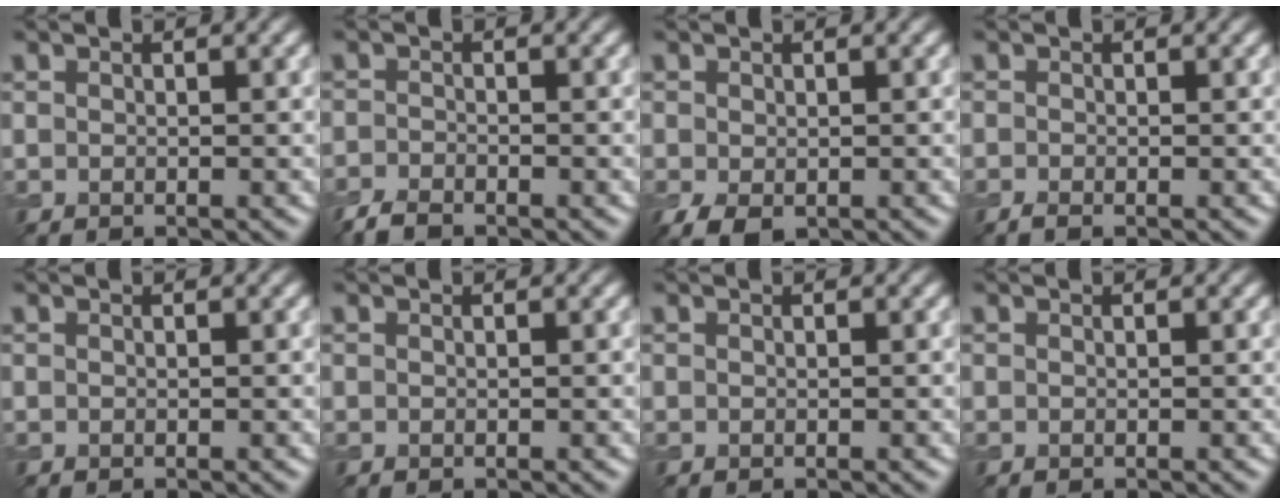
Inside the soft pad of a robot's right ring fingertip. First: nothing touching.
{"total": 2.2, "force": [-1.8, 0.7, 1.0], "torque": [-0.023, -0.005, -0.042]}
{"total": 2.3, "force": [-0.7, 1.5, 1.5], "torque": [-0.038, -0.013, -0.010]}
{"total": 0.6, "force": [-0.4, 0.1, 0.5], "torque": [-0.011, -0.003, -0.009]}
{"total": 0.0}
{"total": 0.0}
{"total": 0.0}
{"total": 0.0}